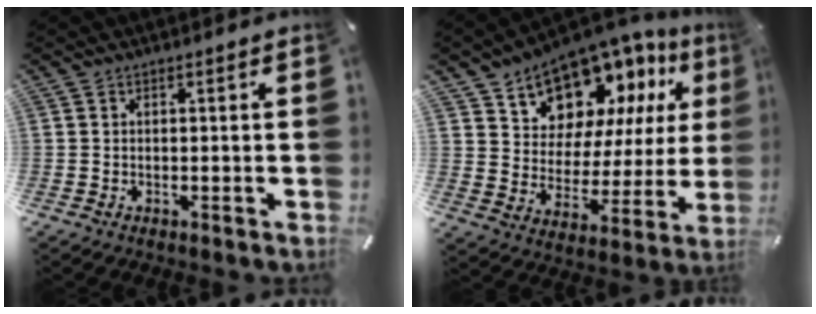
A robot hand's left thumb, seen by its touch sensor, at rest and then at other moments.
{"total": 13.8, "force": [11.3, 7.3, 2.9], "torque": [-0.053, -0.109, 0.203]}